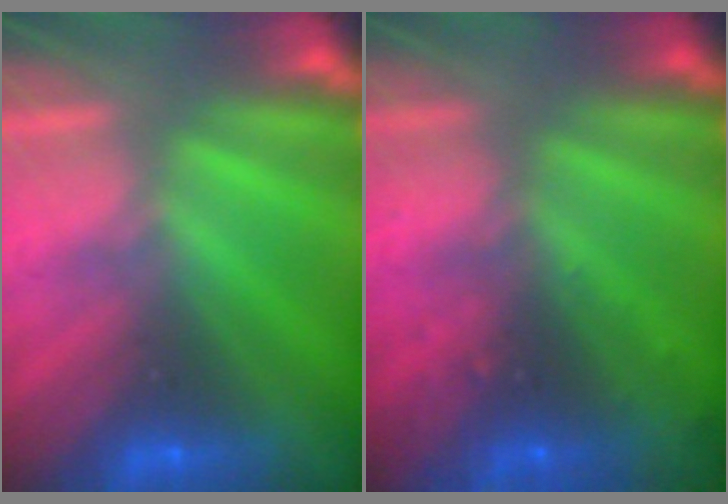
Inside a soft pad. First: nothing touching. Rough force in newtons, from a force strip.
{"total": 8.2}